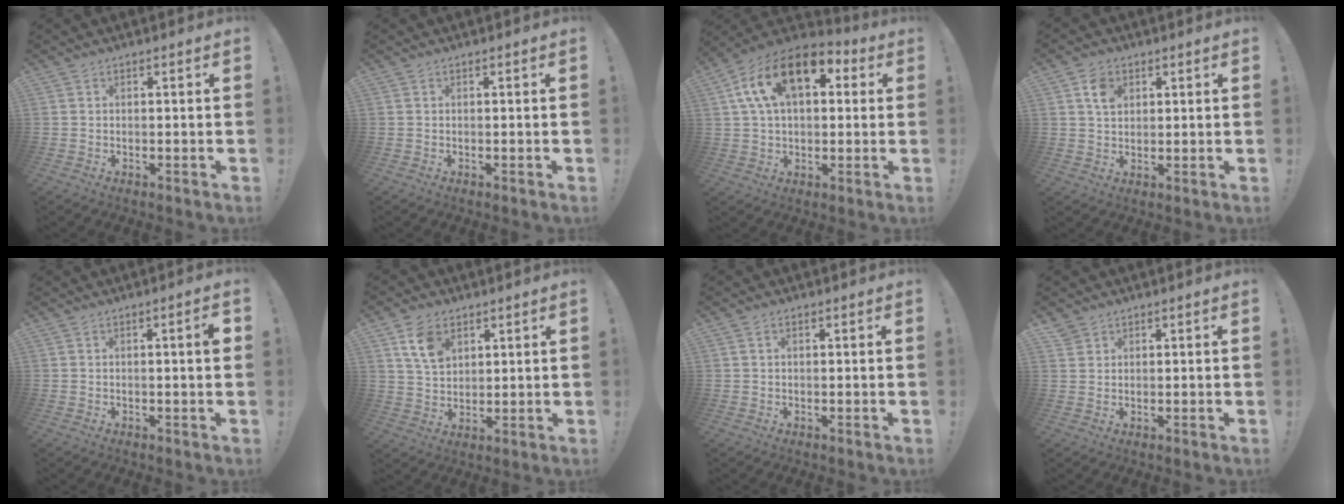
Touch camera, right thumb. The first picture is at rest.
{"total": 0.0}
{"total": 18.0, "force": [7.2, 10.1, 13.0], "torque": [-0.232, -0.006, 0.128]}
{"total": 5.7, "force": [2.7, 4.1, 2.8], "torque": [-0.041, -0.003, 0.048]}
{"total": 2.7, "force": [0.2, -0.1, 2.7], "torque": [-0.047, 0.000, 0.001]}
{"total": 9.7, "force": [4.9, 6.8, 4.9], "torque": [-0.079, -0.009, 0.097]}
{"total": 1.0, "force": [0.4, 0.7, 0.6], "torque": [-0.013, 0.004, 0.007]}
{"total": 2.4, "force": [2.0, 1.4, 0.1], "torque": [-0.002, -0.007, 0.038]}